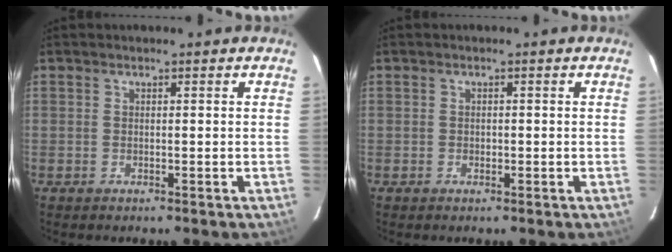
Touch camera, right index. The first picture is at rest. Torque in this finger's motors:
{"motor_torque": [-0.08, 0.02, -0.02, 0.00]}